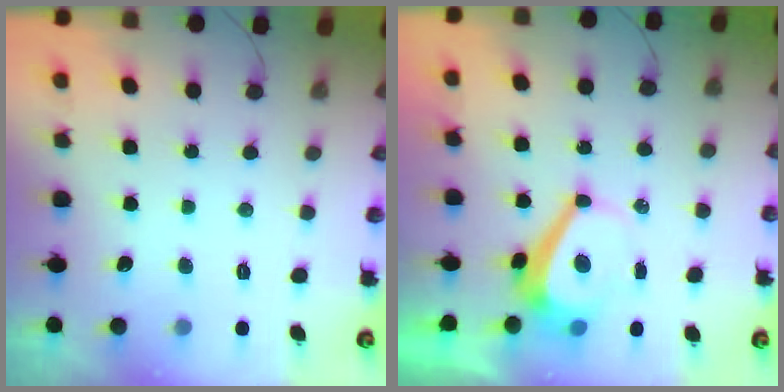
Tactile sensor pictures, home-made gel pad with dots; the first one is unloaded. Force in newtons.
{"total": 4.9, "press": 4.9, "slide": 0.2}